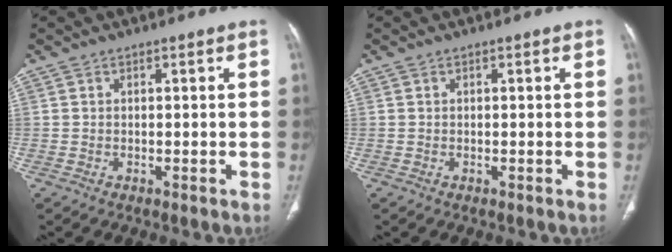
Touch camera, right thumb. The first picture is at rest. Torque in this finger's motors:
{"motor_torque": [0.01, 0.00, -0.05, 0.03, 0.01]}